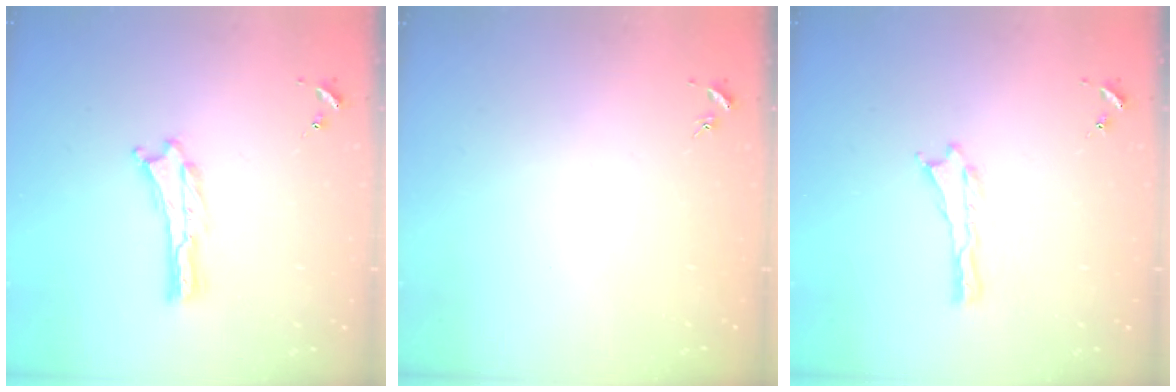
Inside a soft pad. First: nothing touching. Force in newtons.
{"total": 0.0}
{"total": 0.0}